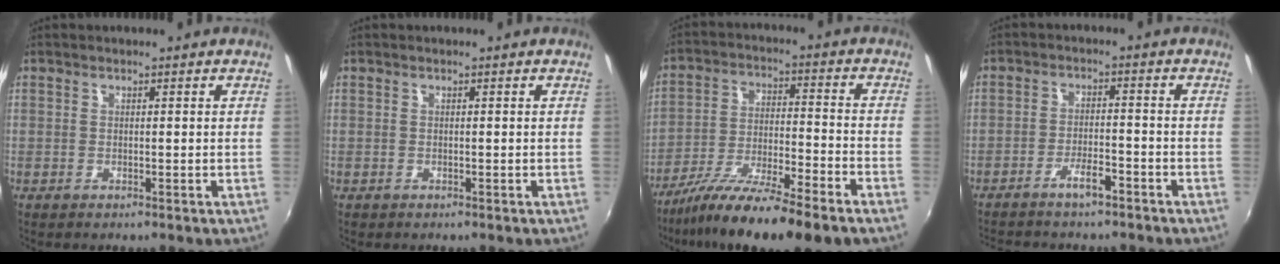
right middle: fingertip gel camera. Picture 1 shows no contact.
{"total": 0.0}
{"total": 16.7, "force": [-12.9, 0.4, 10.6], "torque": [-0.199, -0.043, -0.219]}
{"total": 5.3, "force": [-4.4, 1.2, 2.6], "torque": [-0.063, 0.008, -0.074]}